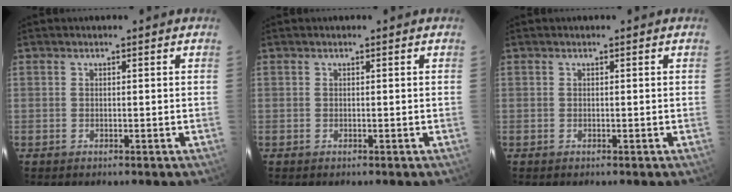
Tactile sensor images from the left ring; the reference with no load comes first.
{"total": 0.0}
{"total": 0.0}